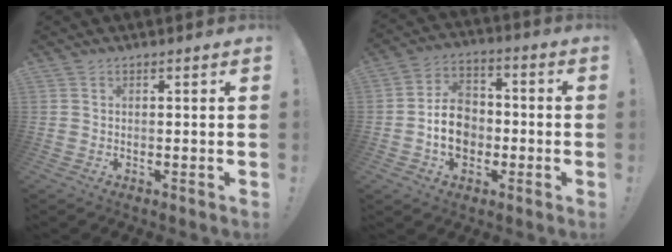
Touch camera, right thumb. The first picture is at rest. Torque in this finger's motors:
{"motor_torque": [1.47, 1.22, 0.84, -0.84, 0.43]}